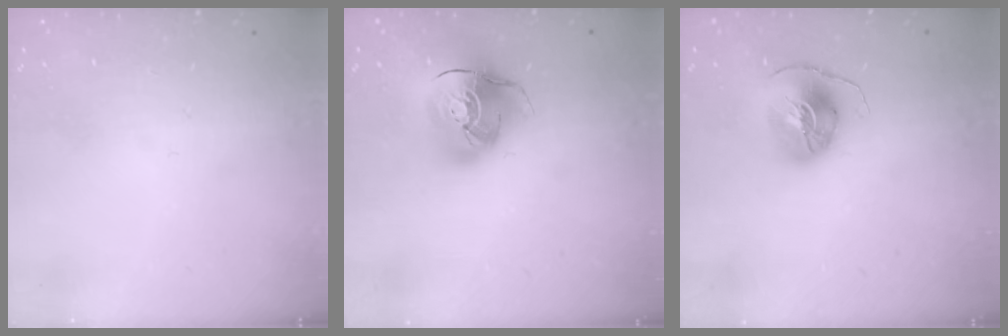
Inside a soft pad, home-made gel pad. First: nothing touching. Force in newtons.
{"total": 13.4, "press": 13.3, "slide": 2.0}
{"total": 8.5, "press": 8.5, "slide": 0.2}